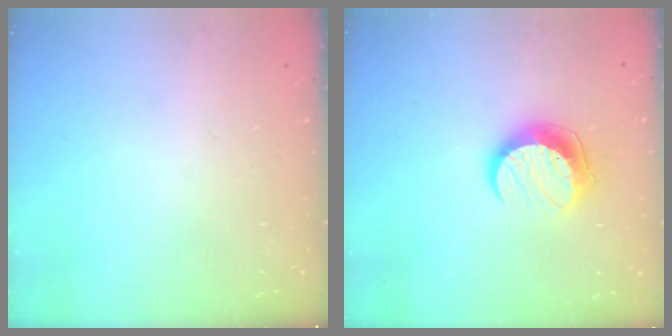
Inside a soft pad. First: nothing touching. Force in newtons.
{"total": 10.2, "press": 10.2, "slide": 0.2}